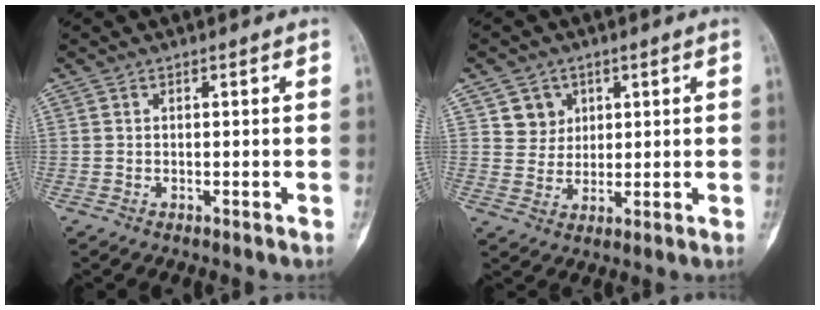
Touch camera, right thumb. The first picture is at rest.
{"total": 5.1, "force": [2.3, 4.5, 0.7], "torque": [0.013, -0.011, 0.042]}